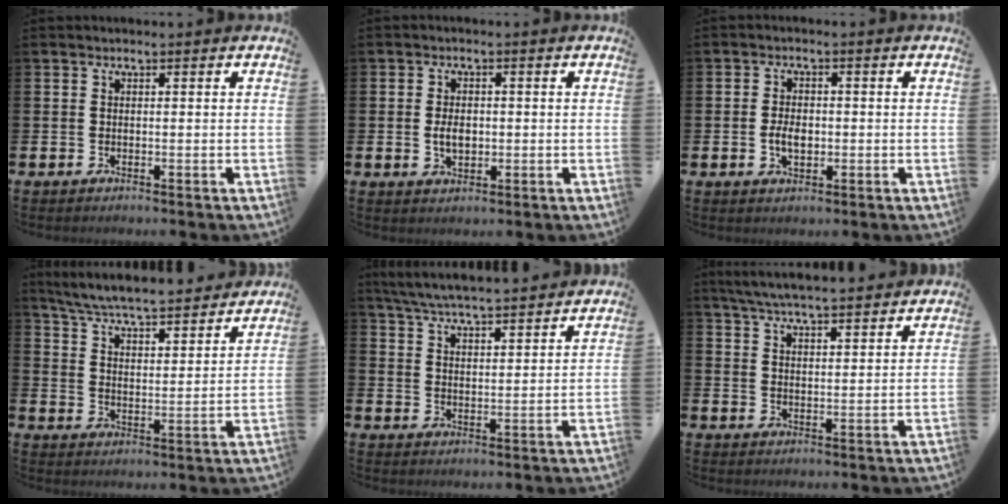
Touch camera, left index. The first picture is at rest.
{"total": 3.1, "force": [-0.1, 2.0, 2.3], "torque": [-0.023, -0.003, -0.007]}
{"total": 3.2, "force": [-0.4, 2.0, 2.4], "torque": [-0.032, 0.000, -0.011]}
{"total": 6.7, "force": [6.5, 0.2, 1.7], "torque": [-0.064, -0.052, 0.112]}
{"total": 6.0, "force": [5.9, 0.0, 1.2], "torque": [-0.042, -0.037, 0.105]}
{"total": 5.7, "force": [5.6, 0.0, 1.3], "torque": [-0.042, -0.030, 0.100]}